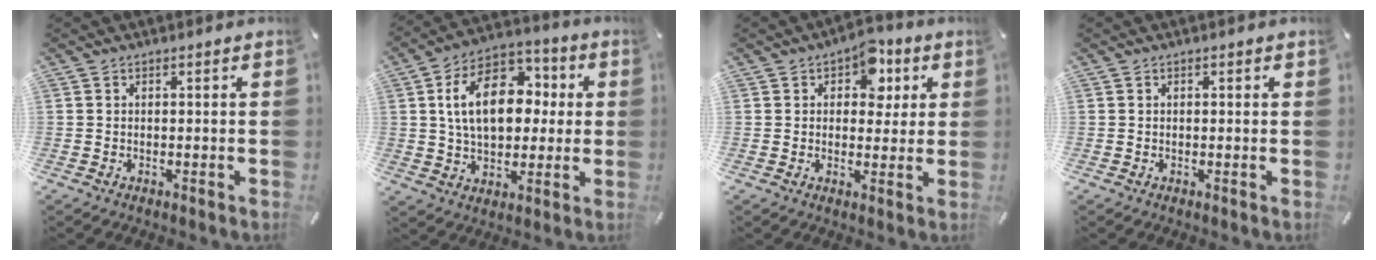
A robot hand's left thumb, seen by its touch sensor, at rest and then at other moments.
{"total": 16.8, "force": [2.7, 11.6, 11.7], "torque": [-0.208, 0.007, 0.048]}
{"total": 8.6, "force": [3.3, 6.1, 5.0], "torque": [-0.056, -0.005, 0.052]}
{"total": 0.0}